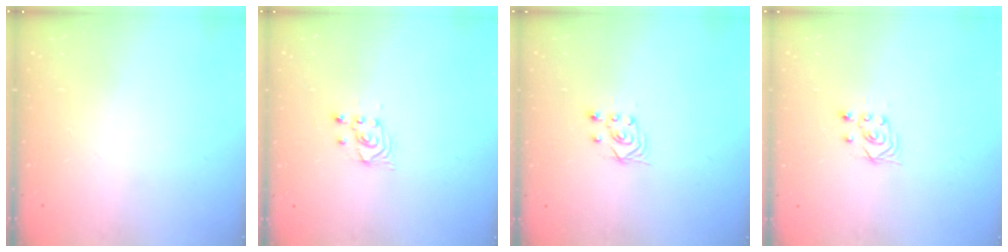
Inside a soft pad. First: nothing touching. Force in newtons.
{"total": 2.6, "press": 2.5, "slide": 0.3}
{"total": 2.9, "press": 2.5, "slide": 1.4}
{"total": 2.9, "press": 2.5, "slide": 1.4}